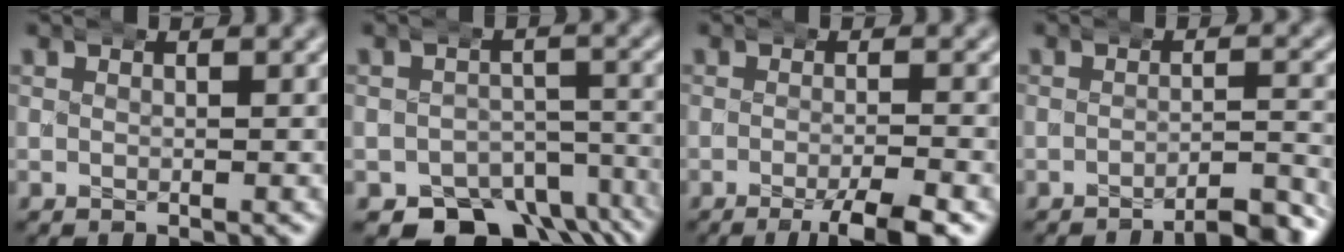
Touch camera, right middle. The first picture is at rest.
{"total": 9.5, "force": [-6.8, 5.5, 3.8], "torque": [-0.054, -0.034, -0.096]}
{"total": 4.6, "force": [-2.6, 0.7, 3.7], "torque": [-0.050, 0.000, -0.046]}
{"total": 4.5, "force": [-3.9, 0.5, 2.2], "torque": [-0.025, 0.003, -0.067]}